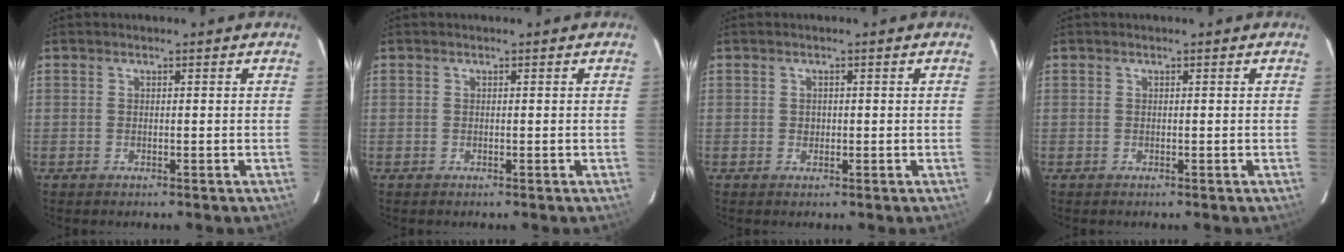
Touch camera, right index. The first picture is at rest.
{"total": 0.0}
{"total": 0.9, "force": [-0.1, 0.8, 0.4], "torque": [-0.006, 0.002, 0.000]}
{"total": 0.0}